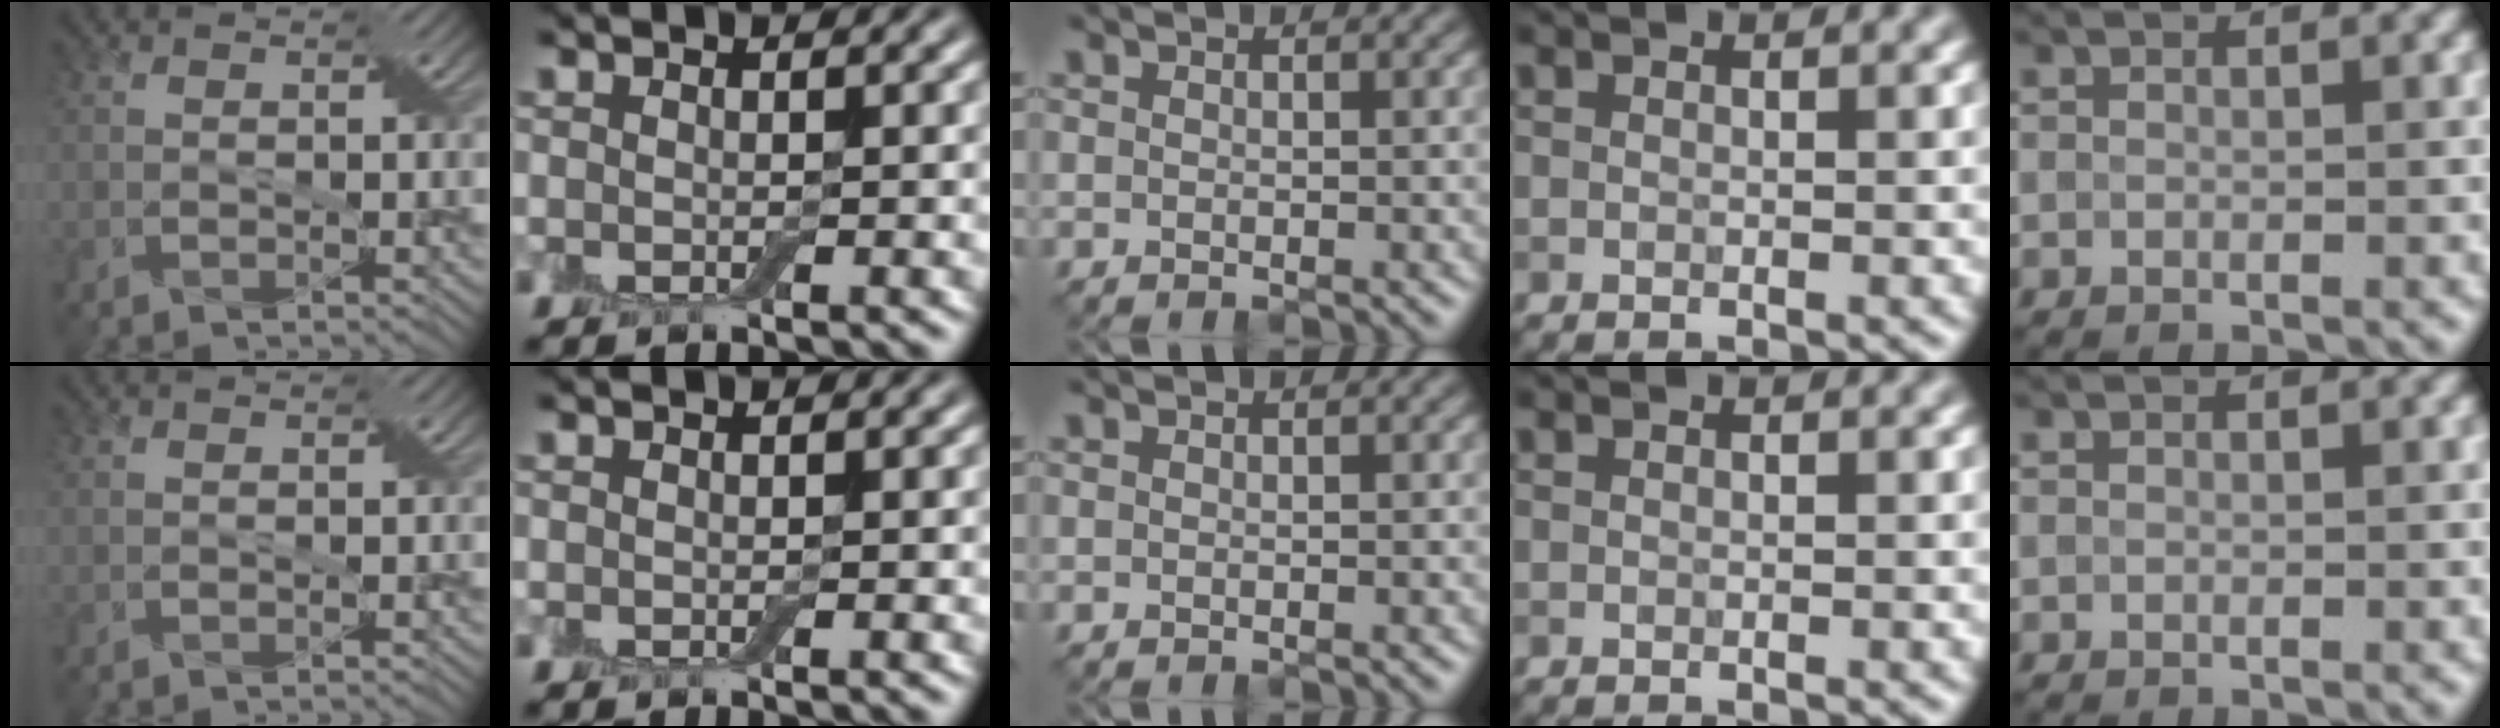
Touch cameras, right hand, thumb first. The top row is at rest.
{}